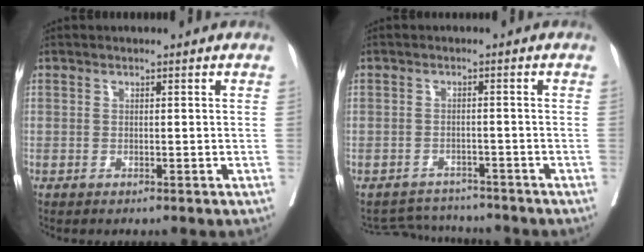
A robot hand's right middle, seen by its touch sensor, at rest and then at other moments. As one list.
[{"total": 4.6, "force": [-4.4, 1.1, -0.9], "torque": [0.009, 0.008, -0.066]}]